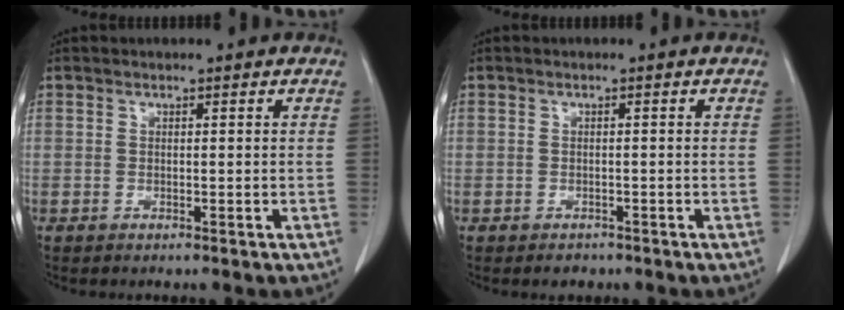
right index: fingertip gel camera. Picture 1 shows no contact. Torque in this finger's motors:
{"motor_torque": [-0.56, -0.29, -0.30, -0.09]}